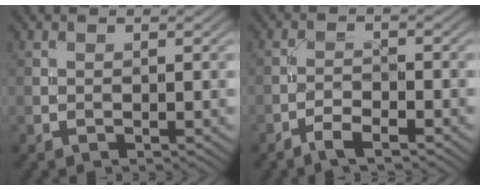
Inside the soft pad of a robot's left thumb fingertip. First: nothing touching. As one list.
[{"total": 2.8, "force": [-2.3, 0.5, 1.6], "torque": [-0.038, 0.002, -0.050]}]